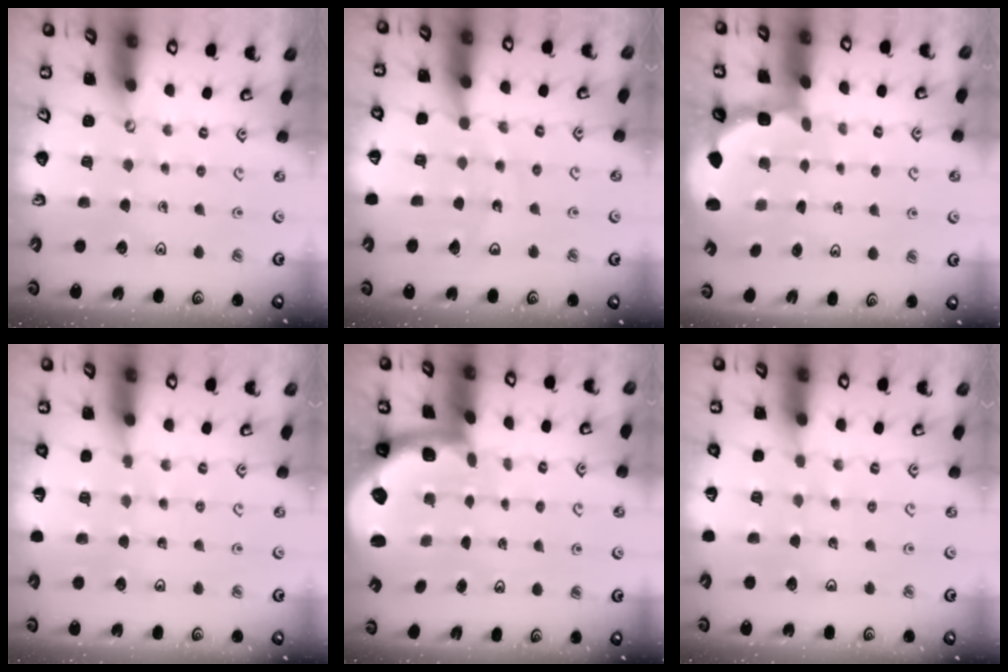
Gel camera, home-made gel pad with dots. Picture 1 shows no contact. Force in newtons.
{"total": 10.3, "press": 10.3, "slide": 1.3}
{"total": 2.8, "press": 2.4, "slide": 1.4}
{"total": 3.0, "press": 2.9, "slide": 0.6}
{"total": 1.7, "press": 1.7, "slide": 0.4}
{"total": 3.1, "press": 3.1, "slide": 0.3}